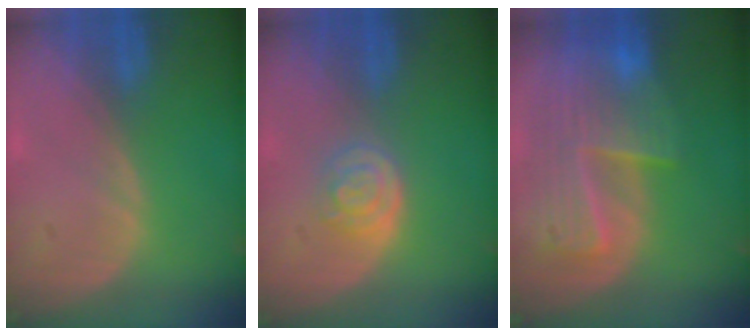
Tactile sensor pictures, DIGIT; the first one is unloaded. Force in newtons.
{"total": 4.0, "press": 3.7, "slide": 1.7}
{"total": 9.9, "press": 8.5, "slide": 5.0}